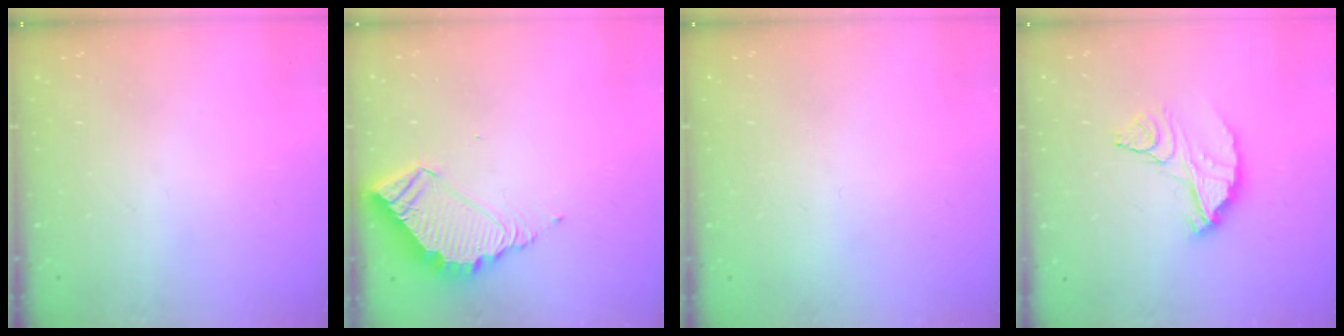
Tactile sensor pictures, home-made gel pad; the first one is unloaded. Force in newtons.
{"total": 5.9, "press": 5.9, "slide": 0.3}
{"total": 2.3, "press": 2.3, "slide": 0.1}
{"total": 9.9, "press": 9.9, "slide": 0.8}